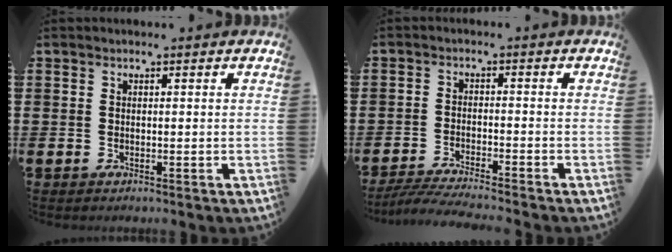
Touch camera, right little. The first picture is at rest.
{"total": 3.4, "force": [-3.2, -0.2, 1.3], "torque": [-0.019, -0.005, -0.060]}